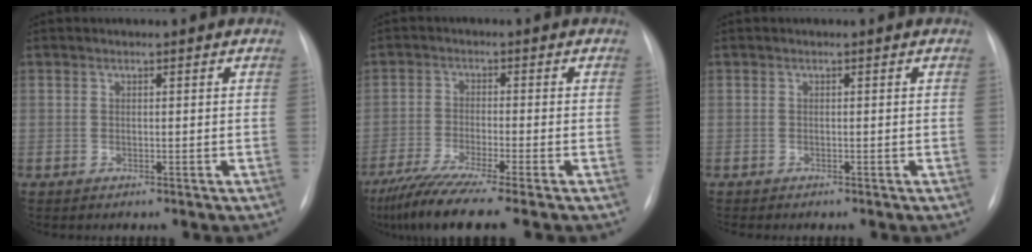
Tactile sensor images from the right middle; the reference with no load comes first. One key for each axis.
{"total": 10.0, "fx": -7.8, "fy": -0.7, "fz": 6.2, "tx": -0.106, "ty": -0.034, "tz": -0.131}
{"total": 0.6, "fx": -0.5, "fy": 0.0, "fz": 0.3, "tx": -0.003, "ty": -0.001, "tz": -0.009}